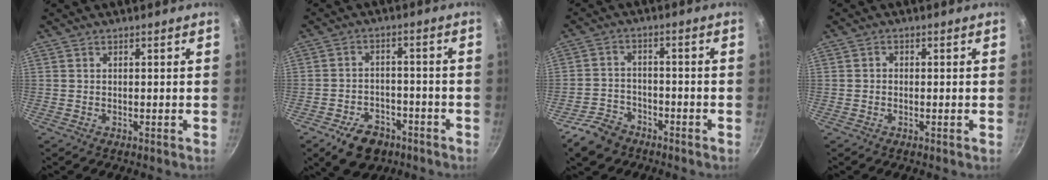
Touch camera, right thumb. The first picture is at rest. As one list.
[{"total": 9.1, "force": [-5.6, 5.8, 4.3], "torque": [-0.050, 0.043, -0.078]}, {"total": 7.3, "force": [-5.0, 4.6, 2.5], "torque": [-0.042, 0.043, -0.090]}, {"total": 0.9, "force": [-0.3, 0.7, 0.4], "torque": [-0.005, 0.004, -0.007]}]